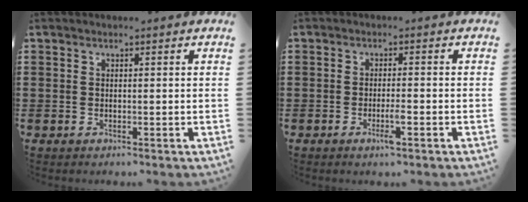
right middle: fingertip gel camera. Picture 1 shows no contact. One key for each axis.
{"total": 2.4, "fx": -1.2, "fy": 0.3, "fz": 2.1, "tx": -0.037, "ty": 0.001, "tz": -0.021}